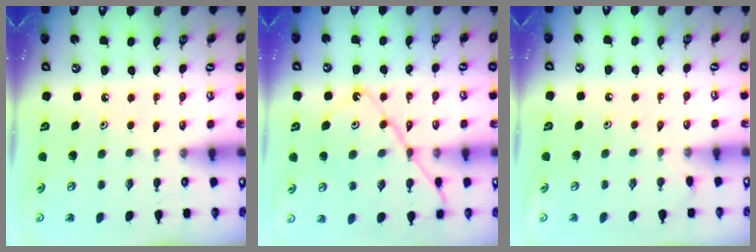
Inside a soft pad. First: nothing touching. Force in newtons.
{"total": 13.8, "press": 13.7, "slide": 1.6}
{"total": 3.6, "press": 3.5, "slide": 0.6}